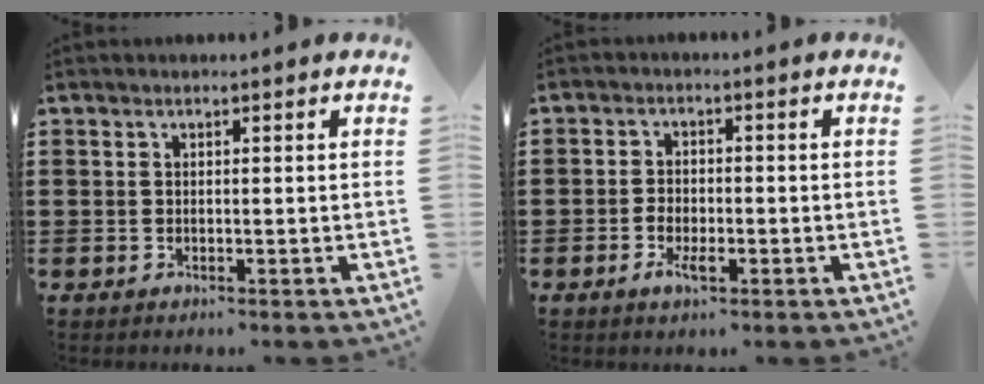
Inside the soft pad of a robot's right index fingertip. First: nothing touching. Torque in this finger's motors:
{"motor_torque": [1.23, 0.91, 0.12, 0.02]}